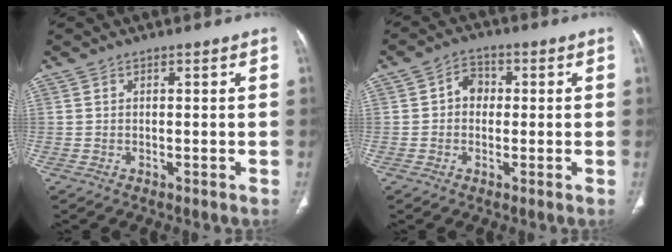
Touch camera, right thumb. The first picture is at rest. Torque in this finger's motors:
{"motor_torque": [-0.33, 0.31, 0.57, 0.02, 0.04]}